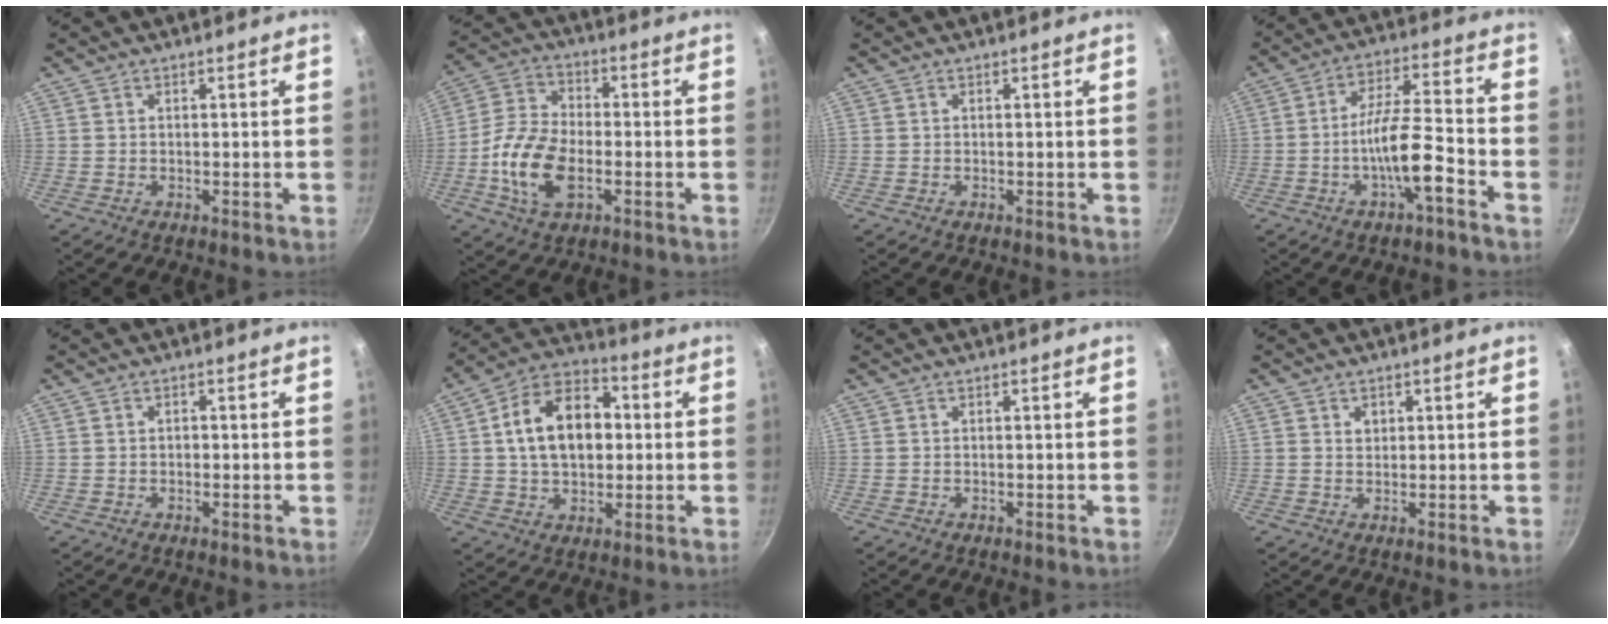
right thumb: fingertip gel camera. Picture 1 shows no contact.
{"total": 12.7, "force": [-3.3, 7.2, 9.9], "torque": [-0.193, 0.022, -0.073]}
{"total": 0.0}
{"total": 10.2, "force": [-4.6, 2.1, 8.9], "torque": [-0.156, 0.039, -0.081]}
{"total": 1.0, "force": [0.0, 0.8, 0.6], "torque": [-0.007, 0.004, 0.000]}
{"total": 16.2, "force": [1.9, 10.9, 11.8], "torque": [-0.165, 0.025, 0.018]}
{"total": 0.0}
{"total": 1.7, "force": [0.6, 1.4, 0.8], "torque": [-0.006, -0.002, 0.010]}